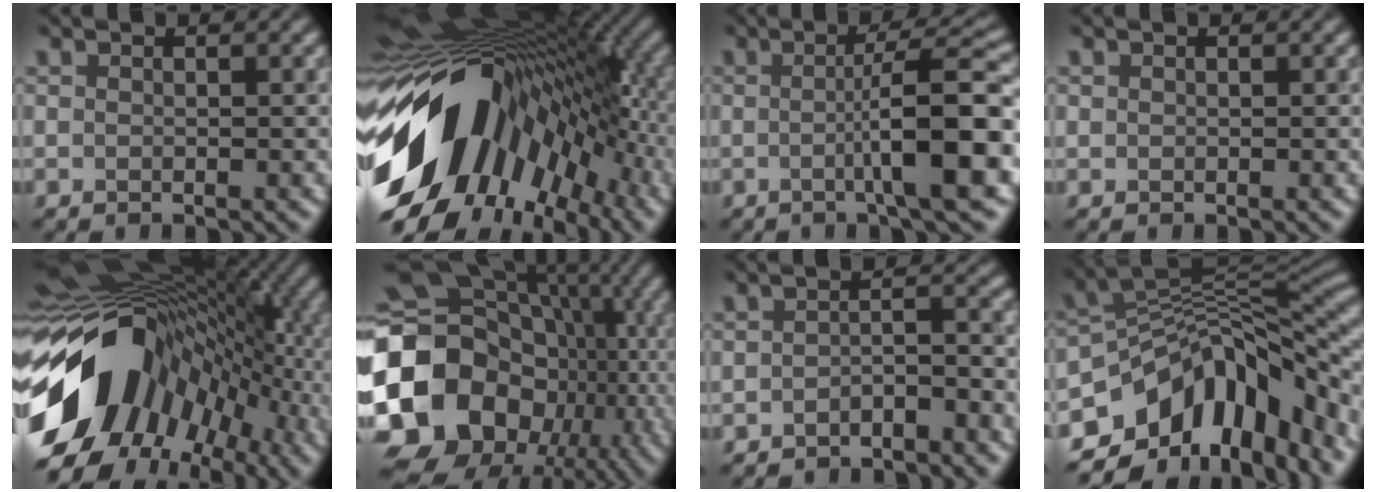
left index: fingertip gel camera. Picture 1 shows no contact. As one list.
[{"total": 17.7, "force": [-3.9, 10.7, 13.6], "torque": [-0.223, -0.015, -0.071]}, {"total": 8.2, "force": [-1.0, 1.3, 8.0], "torque": [-0.108, 0.010, -0.023]}, {"total": 0.0}, {"total": 17.5, "force": [-4.5, 11.8, 12.1], "torque": [-0.198, 0.008, -0.081]}, {"total": 20.5, "force": [-3.9, 17.5, 10.0], "torque": [-0.199, 0.010, -0.088]}, {"total": 2.3, "force": [-1.7, 0.6, 1.5], "torque": [-0.023, 0.007, -0.033]}, {"total": 14.1, "force": [-6.1, 8.8, 9.2], "torque": [-0.152, 0.011, -0.105]}]